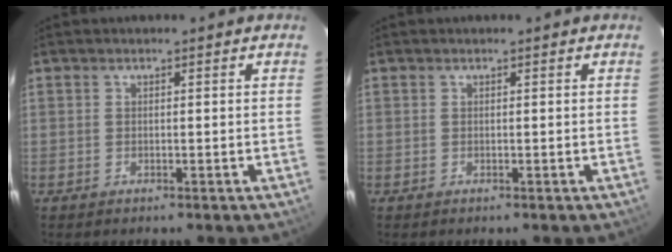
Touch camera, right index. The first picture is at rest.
{"total": 0.0}